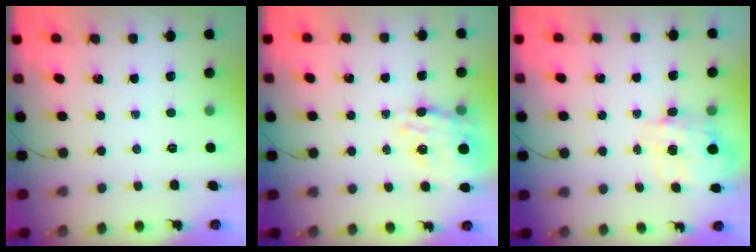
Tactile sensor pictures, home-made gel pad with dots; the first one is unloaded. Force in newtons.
{"total": 12.5, "press": 12.0, "slide": 3.4}
{"total": 3.6, "press": 3.5, "slide": 1.0}